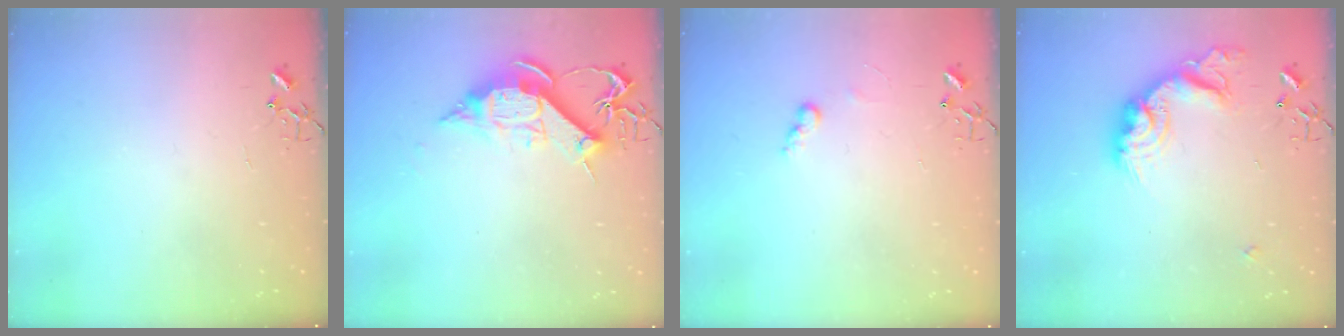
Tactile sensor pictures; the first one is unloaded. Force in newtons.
{"total": 11.9, "press": 11.9, "slide": 0.7}
{"total": 6.1, "press": 6.1, "slide": 0.3}
{"total": 17.9, "press": 17.8, "slide": 1.1}